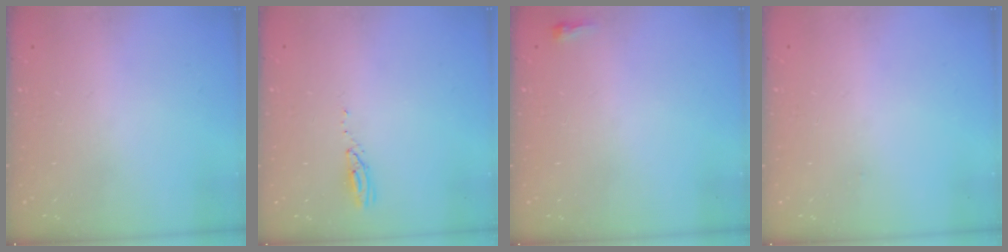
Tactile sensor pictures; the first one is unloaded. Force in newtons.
{"total": 3.0, "press": 2.9, "slide": 0.3}
{"total": 2.4, "press": 2.4, "slide": 0.6}
{"total": 9.0, "press": 1.4, "slide": 8.9}